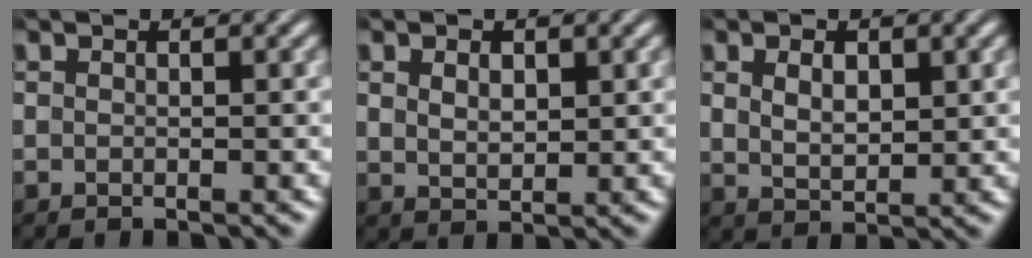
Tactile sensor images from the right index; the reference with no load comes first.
{"total": 1.7, "force": [0.7, 0.8, 1.3], "torque": [-0.026, -0.013, 0.028]}
{"total": 2.7, "force": [0.7, 1.5, 2.1], "torque": [-0.040, -0.014, 0.025]}